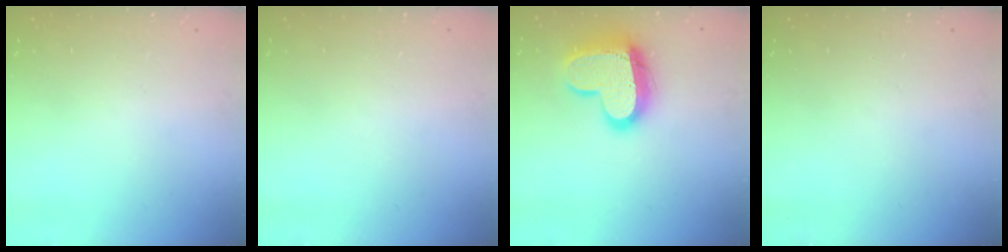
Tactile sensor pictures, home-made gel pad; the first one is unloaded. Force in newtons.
{"total": 0.6, "press": 0.5, "slide": 0.2}
{"total": 16.2, "press": 16.2, "slide": 1.4}
{"total": 0.0}